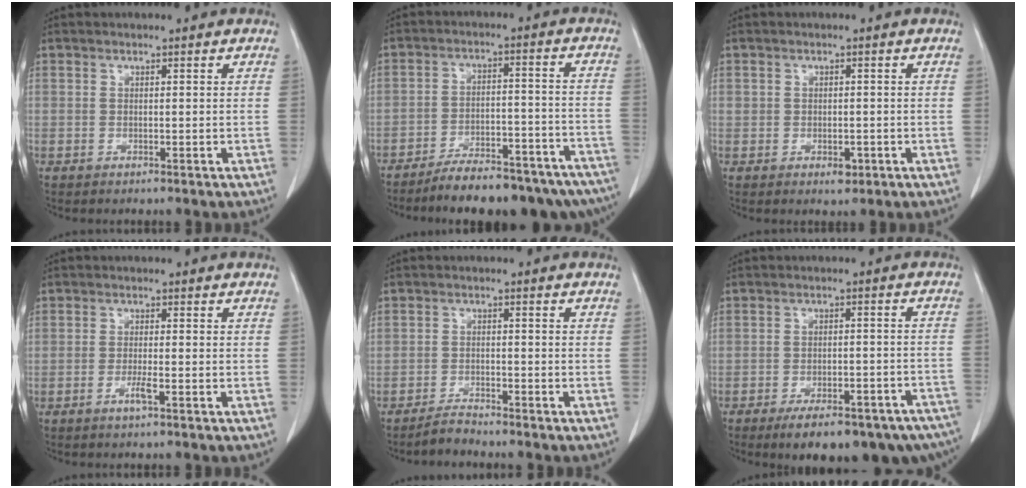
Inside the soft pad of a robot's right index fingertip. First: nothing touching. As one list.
[{"total": 20.1, "force": [-17.3, 4.8, 9.2], "torque": [-0.080, 0.018, -0.234]}, {"total": 2.3, "force": [-0.7, 1.6, 1.5], "torque": [-0.018, 0.003, -0.002]}, {"total": 2.1, "force": [-1.1, -0.1, 1.8], "torque": [-0.037, -0.003, -0.022]}, {"total": 2.3, "force": [-2.3, 0.0, 0.2], "torque": [-0.002, -0.008, -0.043]}, {"total": 18.5, "force": [-14.4, 5.5, 10.2], "torque": [-0.090, 0.015, -0.180]}]